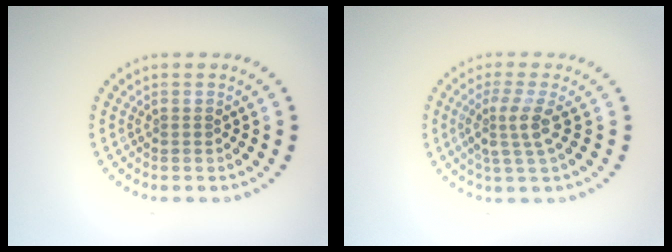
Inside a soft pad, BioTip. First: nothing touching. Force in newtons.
{"total": 2.8, "press": 2.2, "slide": 1.7}